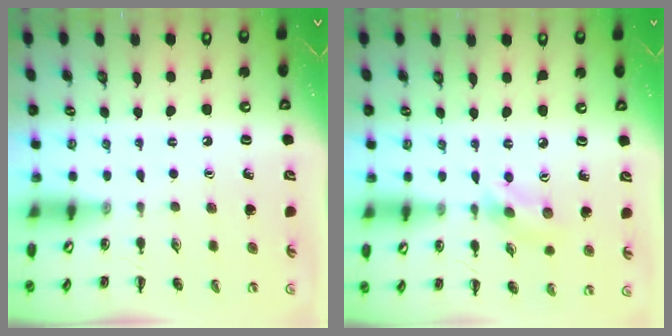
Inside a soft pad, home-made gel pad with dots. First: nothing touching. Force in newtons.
{"total": 2.7, "press": 2.6, "slide": 0.6}